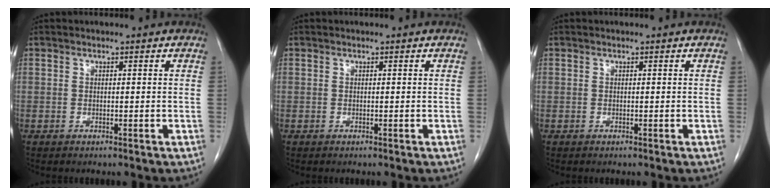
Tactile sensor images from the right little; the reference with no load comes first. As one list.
[{"total": 0.0}, {"total": 0.0}]